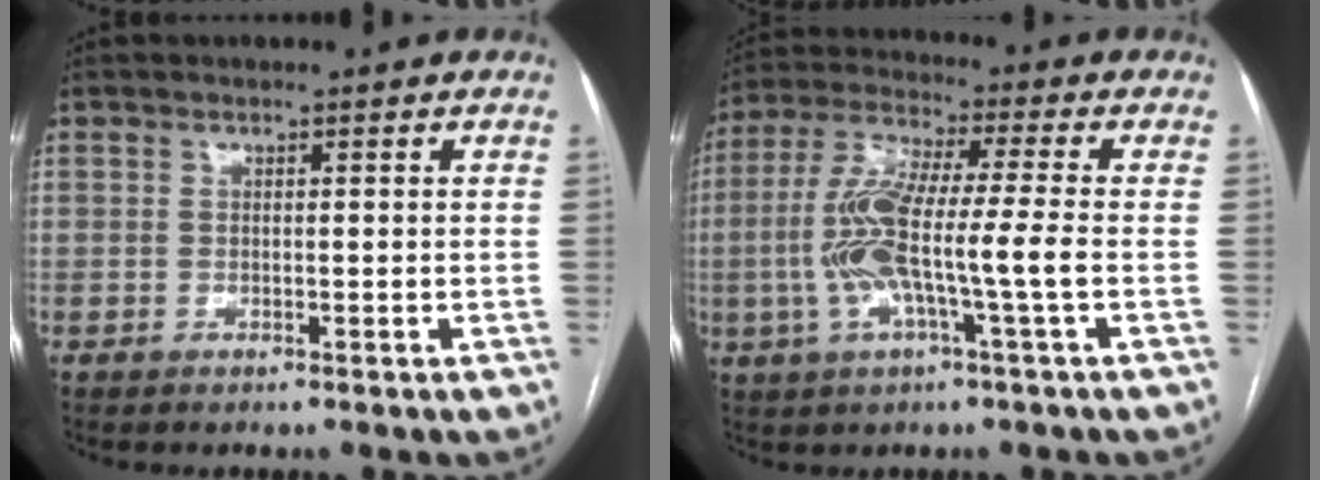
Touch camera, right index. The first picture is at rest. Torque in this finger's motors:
{"motor_torque": [2.10, -0.04, 1.05, 0.21]}